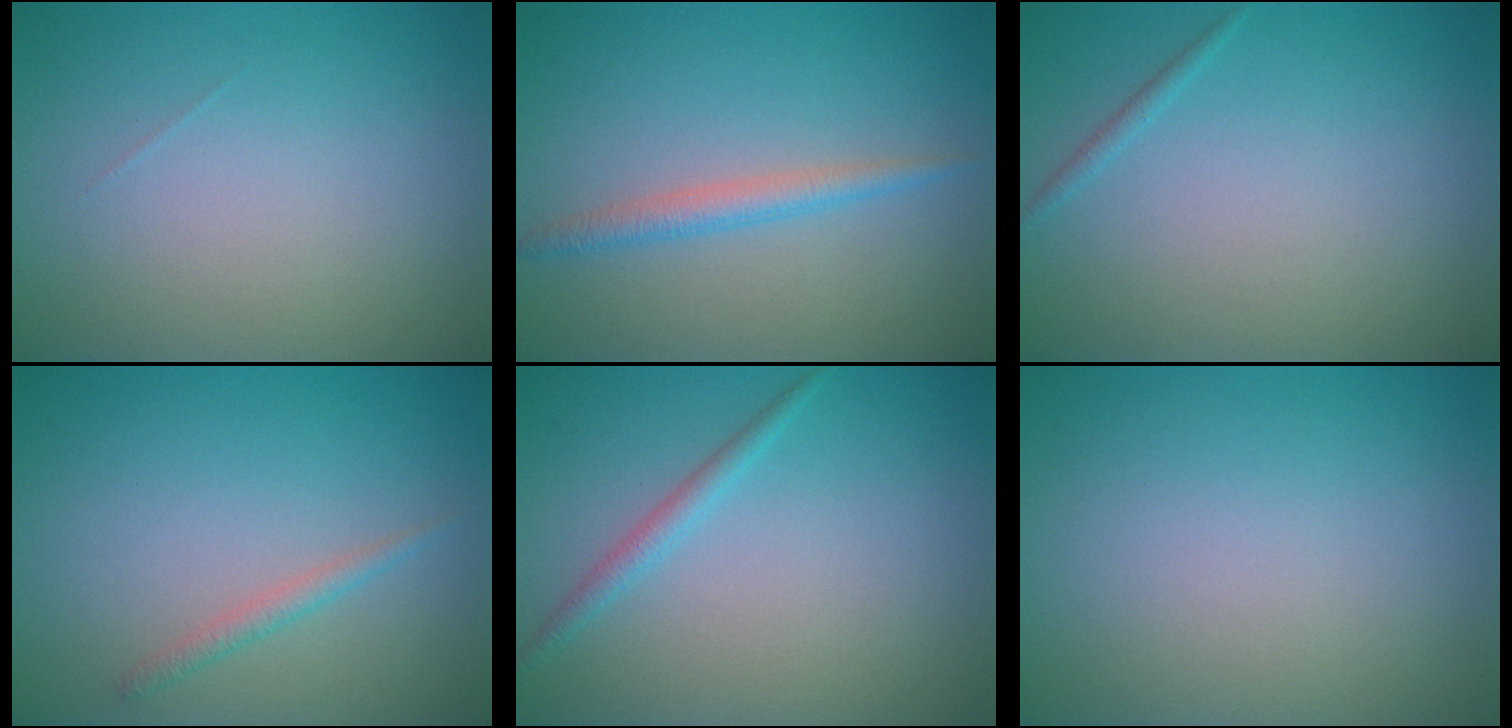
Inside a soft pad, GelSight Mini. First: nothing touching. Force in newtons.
{"total": 2.0, "press": 2.0, "slide": 0.1}
{"total": 0.6, "press": 0.6, "slide": 0.0}
{"total": 1.2, "press": 1.1, "slide": 0.0}
{"total": 1.4, "press": 1.4, "slide": 0.0}
{"total": 0.0}